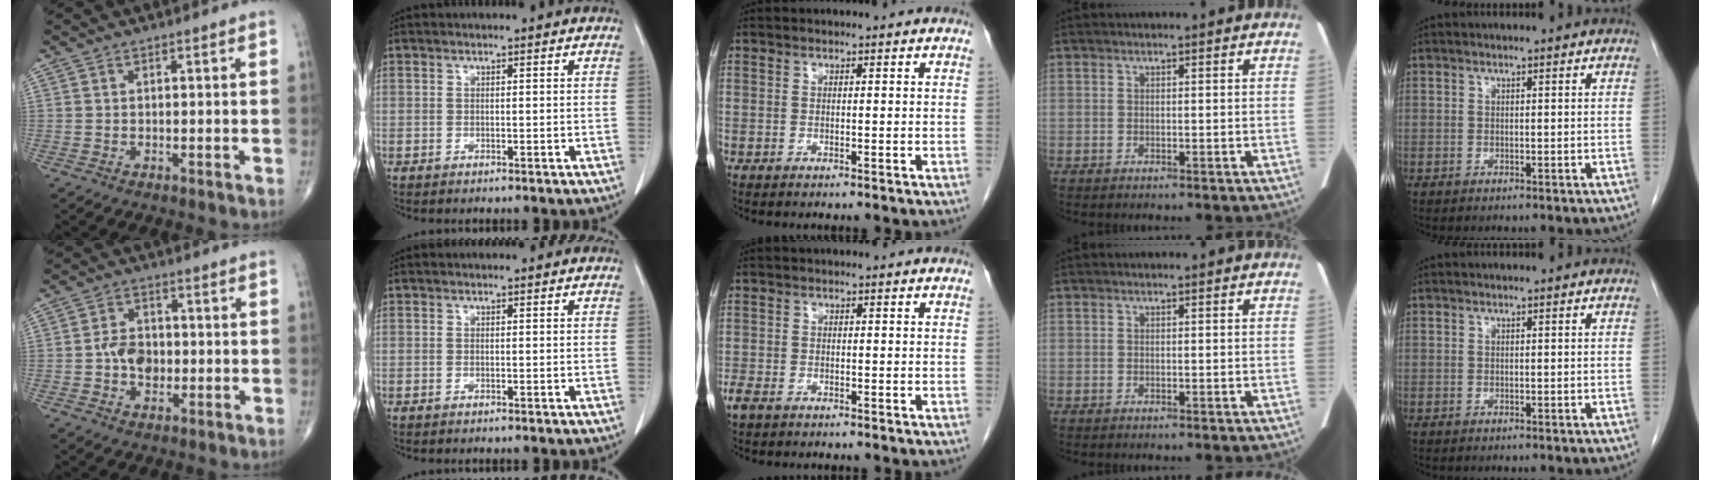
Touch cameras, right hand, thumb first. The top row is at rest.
{"thumb": {"total": 6.0, "force": [-0.9, 4.4, 4.0], "torque": [-0.049, 0.012, -0.018]}, "middle": {"total": 2.8, "force": [-2.0, 1.4, 1.4], "torque": [-0.036, -0.006, -0.032]}}